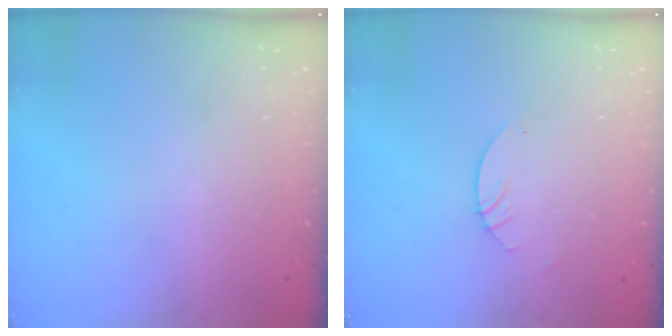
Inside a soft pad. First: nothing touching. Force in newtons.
{"total": 2.4, "press": 2.4, "slide": 0.2}